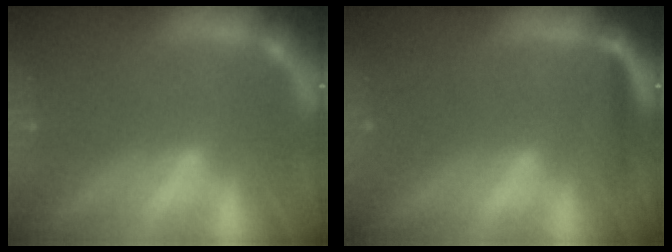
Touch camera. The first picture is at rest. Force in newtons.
{"total": 2.5}